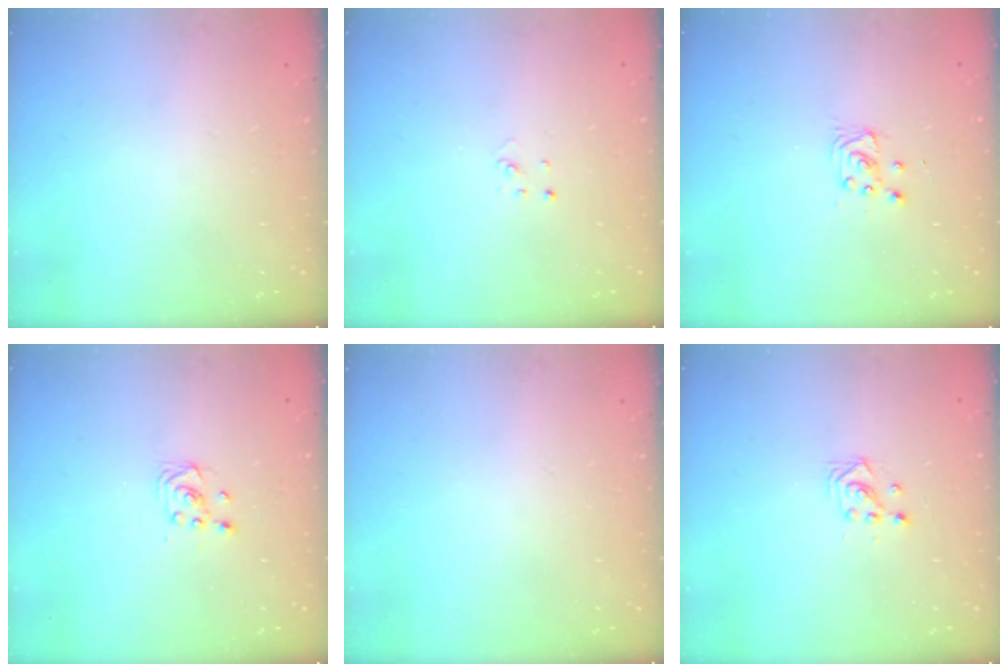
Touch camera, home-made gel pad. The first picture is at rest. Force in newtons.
{"total": 2.0, "press": 2.0, "slide": 0.1}
{"total": 2.9, "press": 2.9, "slide": 0.4}
{"total": 2.6, "press": 2.4, "slide": 1.0}
{"total": 0.0}
{"total": 2.9, "press": 2.9, "slide": 0.3}